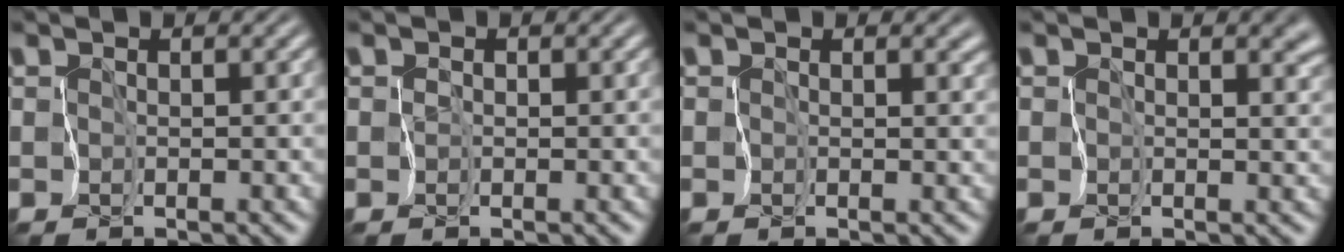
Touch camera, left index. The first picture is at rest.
{"total": 0.6, "force": [-0.1, 0.6, 0.2], "torque": [0.011, 0.006, -0.004]}
{"total": 1.2, "force": [0.5, 0.9, 0.7], "torque": [-0.004, 0.003, 0.006]}
{"total": 2.1, "force": [0.7, 1.3, 1.5], "torque": [-0.017, -0.002, 0.013]}